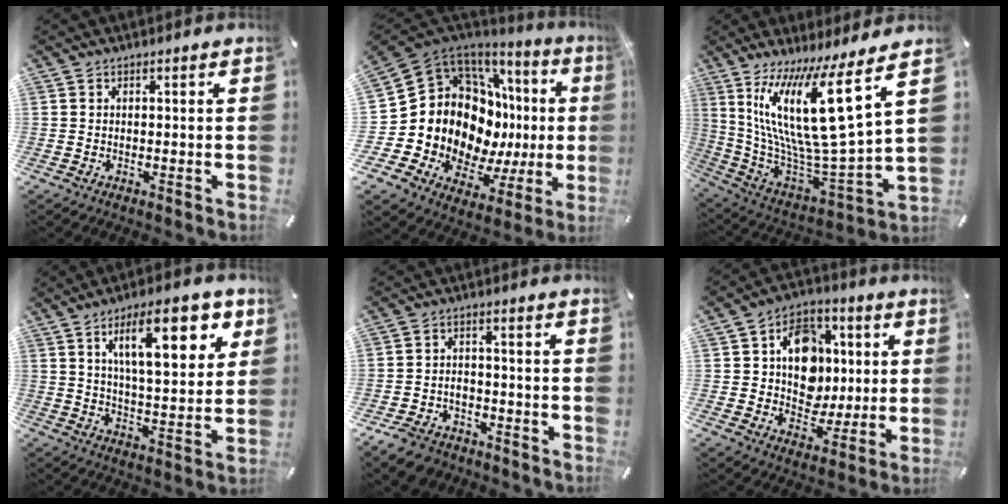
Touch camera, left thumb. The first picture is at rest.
{"total": 18.6, "force": [2.1, 13.7, 12.4], "torque": [-0.200, -0.070, 0.069]}
{"total": 24.5, "force": [10.2, 6.1, 21.4], "torque": [-0.432, -0.085, 0.165]}
{"total": 17.9, "force": [8.1, 6.8, 14.5], "torque": [-0.226, -0.012, 0.123]}
{"total": 7.1, "force": [-5.3, 4.0, 2.5], "torque": [-0.046, 0.029, -0.100]}
{"total": 14.1, "force": [1.7, 11.9, 7.4], "torque": [-0.106, 0.008, 0.040]}